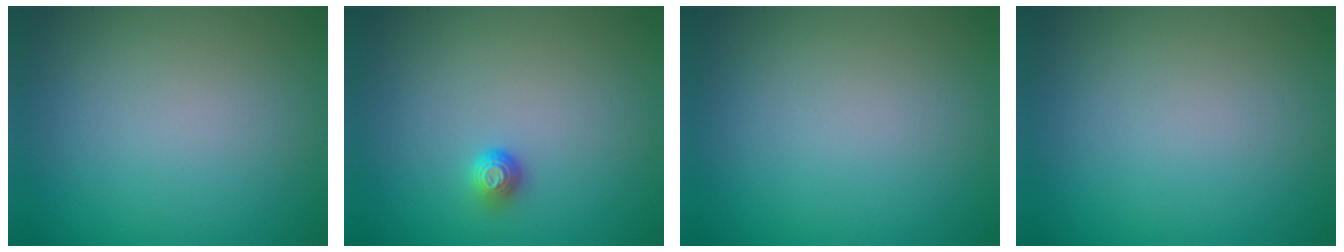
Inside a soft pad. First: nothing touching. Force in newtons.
{"total": 1.3, "press": 1.1, "slide": 0.7}
{"total": 0.0}
{"total": 0.0}